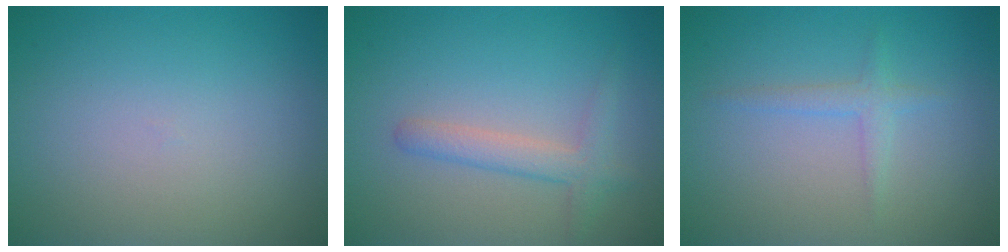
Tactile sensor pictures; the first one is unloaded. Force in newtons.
{"total": 1.8, "press": 1.8, "slide": 0.2}
{"total": 1.4, "press": 1.4, "slide": 0.0}